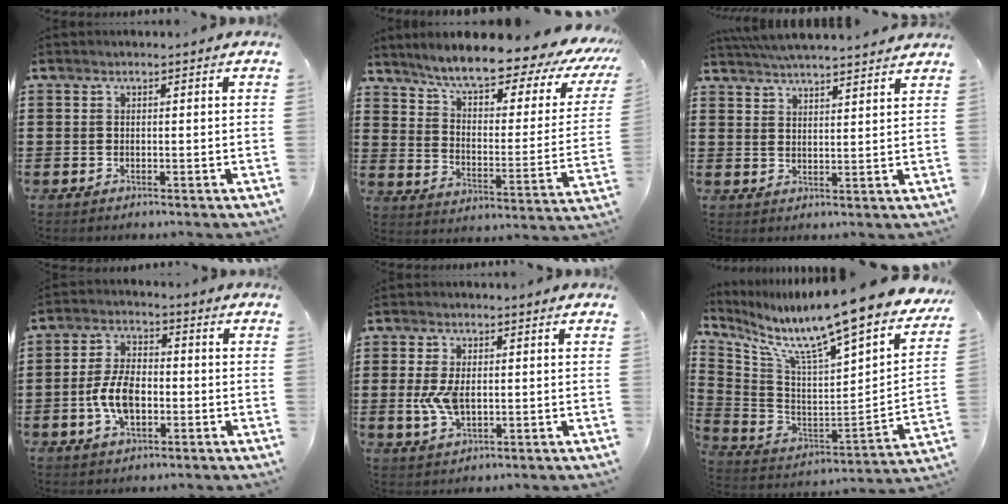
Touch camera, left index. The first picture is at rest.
{"total": 8.6, "force": [7.3, 0.7, 4.6], "torque": [-0.103, -0.051, 0.116]}
{"total": 4.6, "force": [4.5, -0.1, 1.1], "torque": [-0.035, -0.017, 0.082]}
{"total": 7.4, "force": [-1.8, 4.0, 5.9], "torque": [-0.136, 0.001, -0.041]}
{"total": 5.8, "force": [-0.1, 3.2, 4.8], "torque": [-0.114, 0.001, -0.006]}
{"total": 12.2, "force": [10.5, -0.4, 6.2], "torque": [-0.137, -0.098, 0.165]}